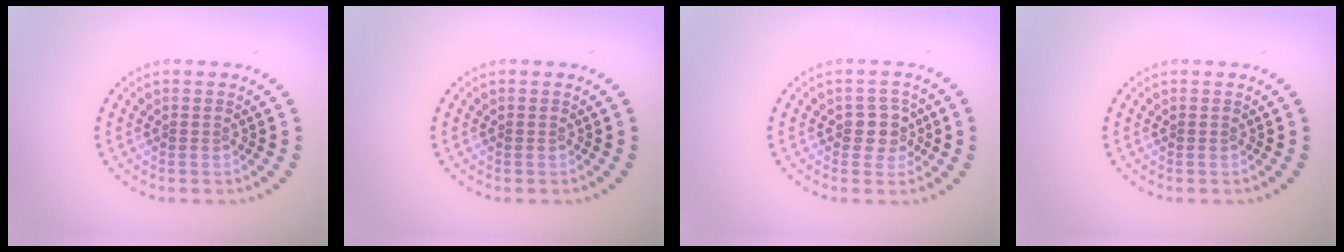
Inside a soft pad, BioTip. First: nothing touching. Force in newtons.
{"total": 0.0}
{"total": 2.4, "press": 2.1, "slide": 1.1}
{"total": 0.0}